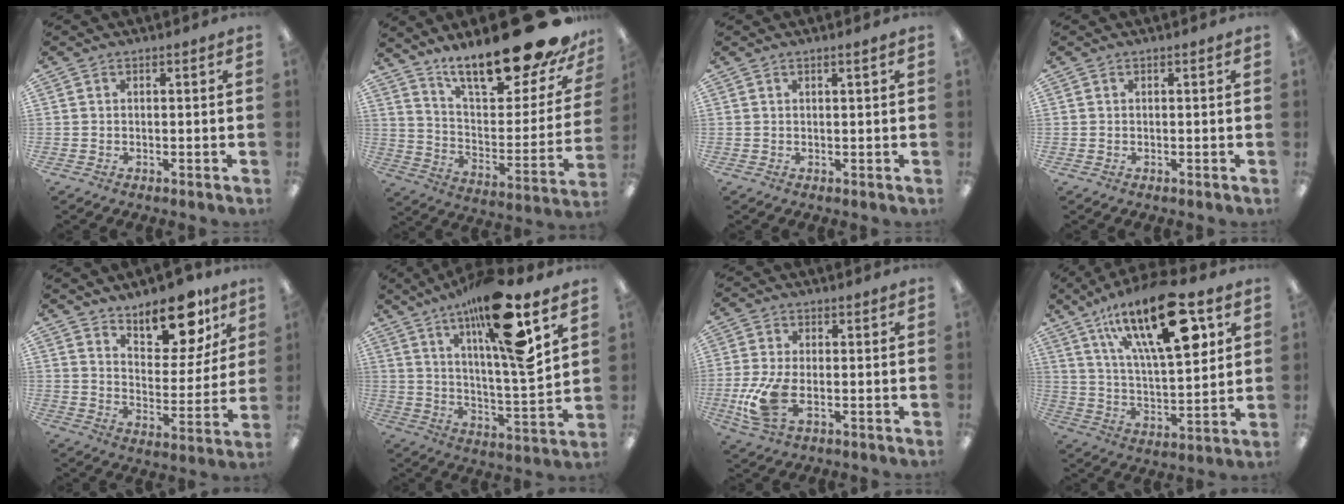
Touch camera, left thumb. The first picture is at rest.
{"total": 26.2, "force": [19.4, 7.3, 16.0], "torque": [-0.231, -0.134, 0.317]}
{"total": 1.4, "force": [0.7, 0.1, 1.2], "torque": [-0.023, 0.000, 0.012]}
{"total": 0.0}
{"total": 14.8, "force": [11.5, 6.2, 7.0], "torque": [-0.085, -0.075, 0.198]}
{"total": 19.9, "force": [12.2, 3.7, 15.2], "torque": [-0.257, -0.060, 0.187]}
{"total": 10.9, "force": [-2.4, 5.5, 9.1], "torque": [-0.186, -0.009, -0.039]}
{"total": 24.5, "force": [13.0, 9.0, 18.8], "torque": [-0.298, -0.058, 0.208]}